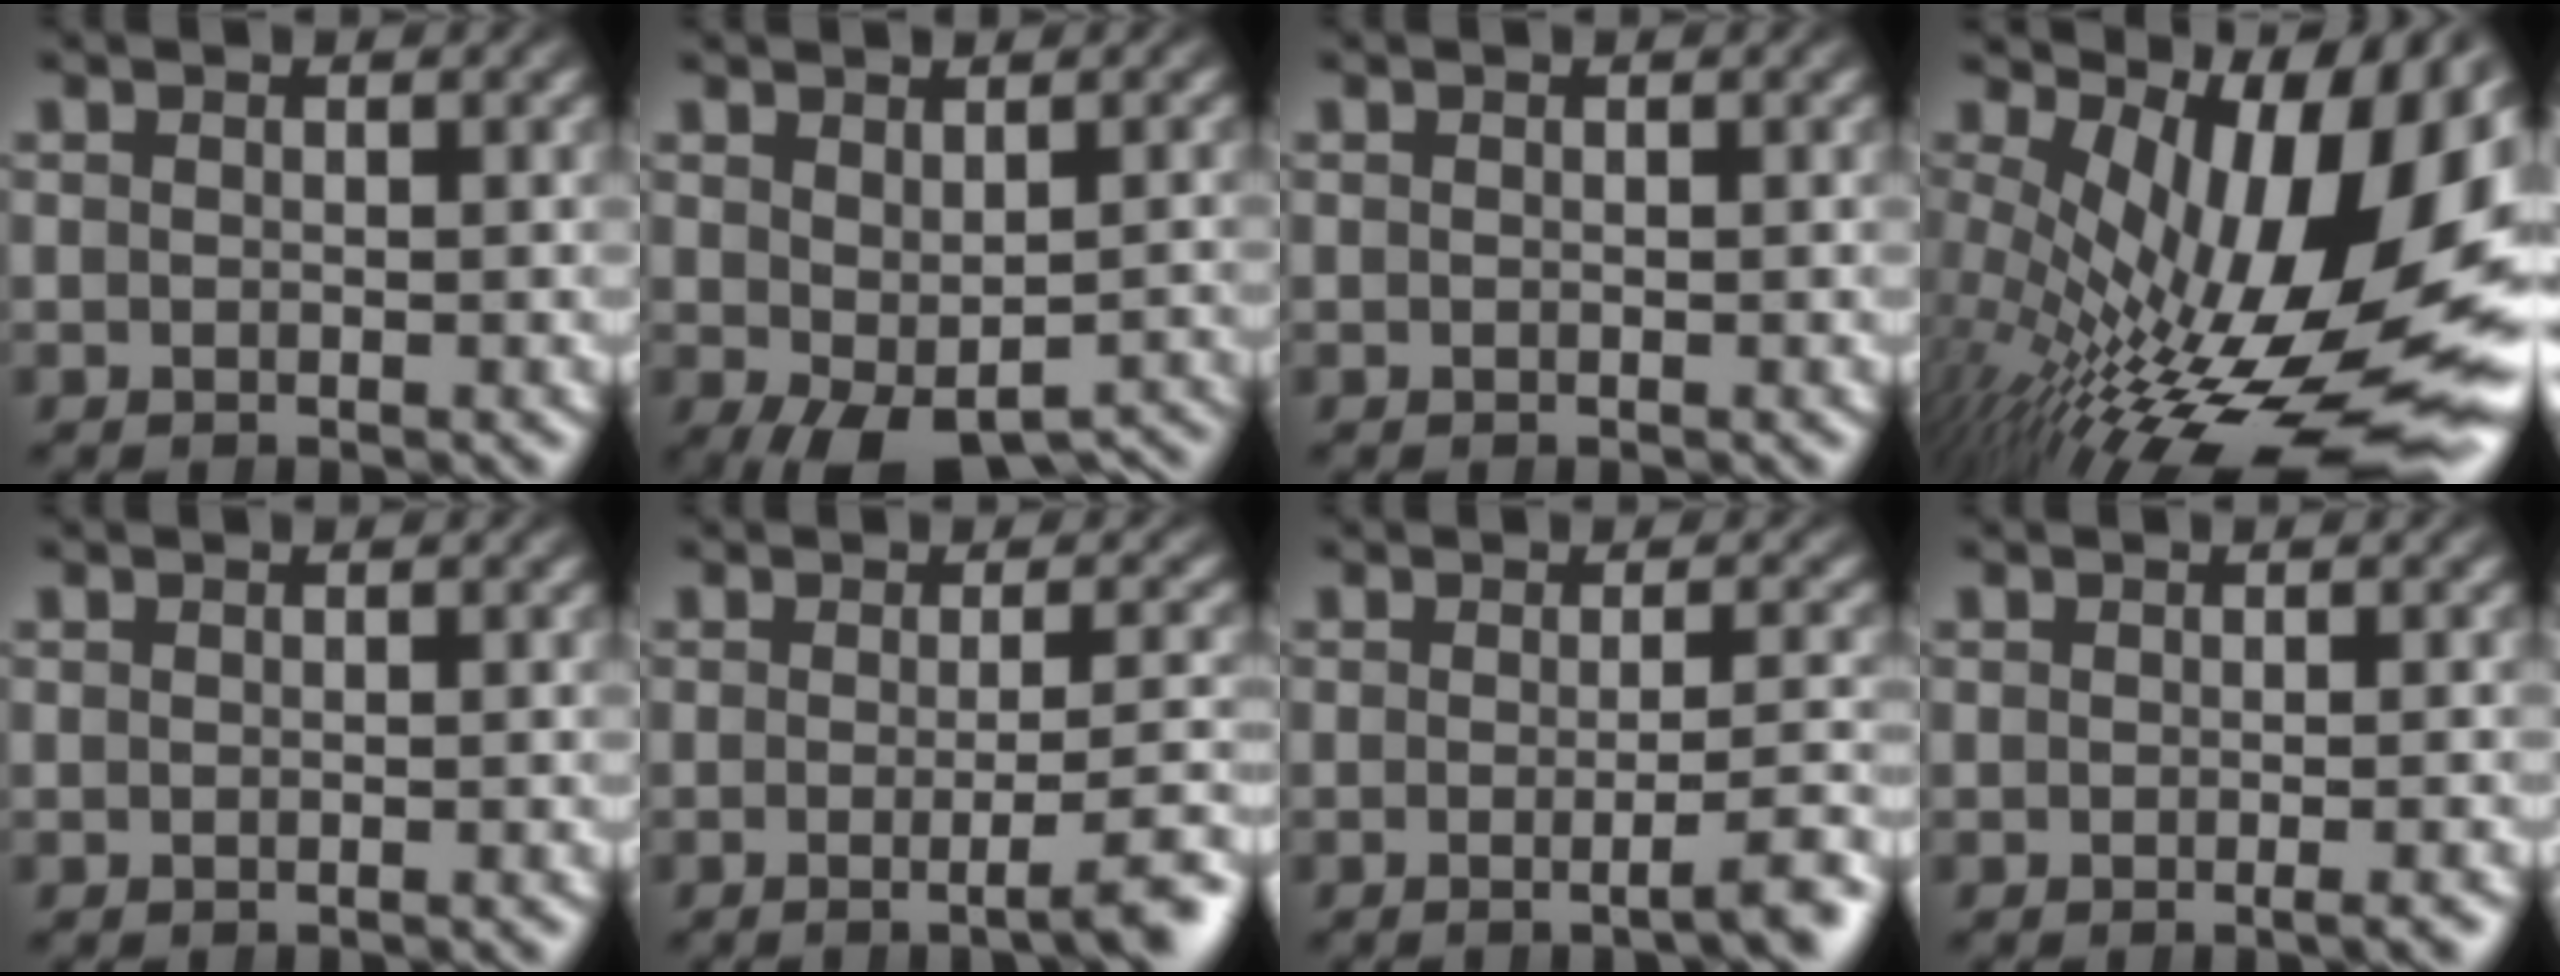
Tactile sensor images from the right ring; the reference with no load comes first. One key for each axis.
{"total": 5.0, "fx": -3.0, "fy": 2.1, "fz": 3.4, "tx": -0.059, "ty": -0.037, "tz": -0.018}
{"total": 0.0}
{"total": 18.9, "fx": -1.3, "fy": 9.3, "fz": 16.4, "tx": -0.232, "ty": -0.030, "tz": 0.007}
{"total": 0.0}
{"total": 4.7, "fx": -2.5, "fy": 0.4, "fz": 4.0, "tx": -0.051, "ty": -0.003, "tz": -0.040}
{"total": 3.5, "fx": -2.0, "fy": 0.1, "fz": 2.9, "tx": -0.039, "ty": 0.001, "tz": -0.034}
{"total": 1.2, "fx": -0.8, "fy": -0.2, "fz": 0.9, "tx": -0.013, "ty": 0.005, "tz": -0.015}